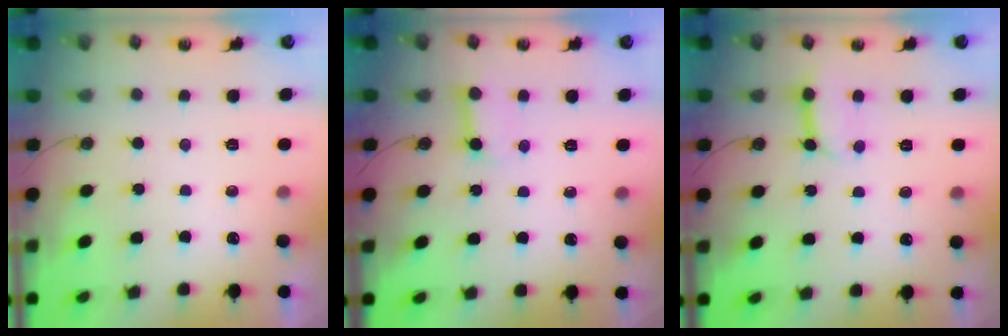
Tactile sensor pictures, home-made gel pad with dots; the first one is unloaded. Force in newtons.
{"total": 6.1, "press": 6.0, "slide": 0.6}
{"total": 7.9, "press": 7.8, "slide": 0.9}